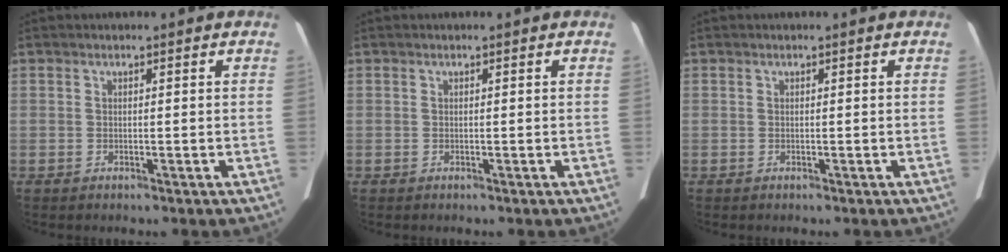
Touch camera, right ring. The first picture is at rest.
{"total": 0.0}
{"total": 0.0}